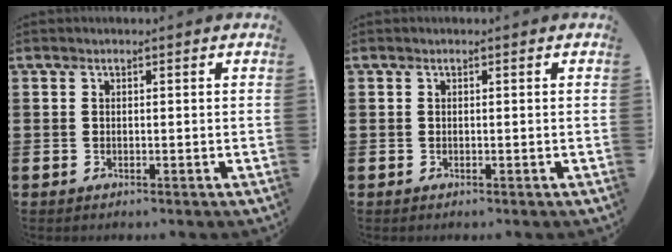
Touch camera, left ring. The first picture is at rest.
{"total": 0.0}